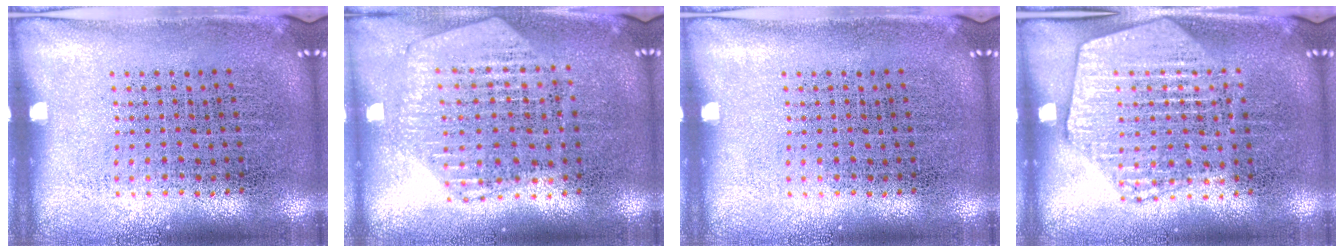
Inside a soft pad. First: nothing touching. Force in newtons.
{"total": 1.2, "press": 1.2, "slide": 0.2}
{"total": 0.0}
{"total": 1.9, "press": 1.8, "slide": 0.5}